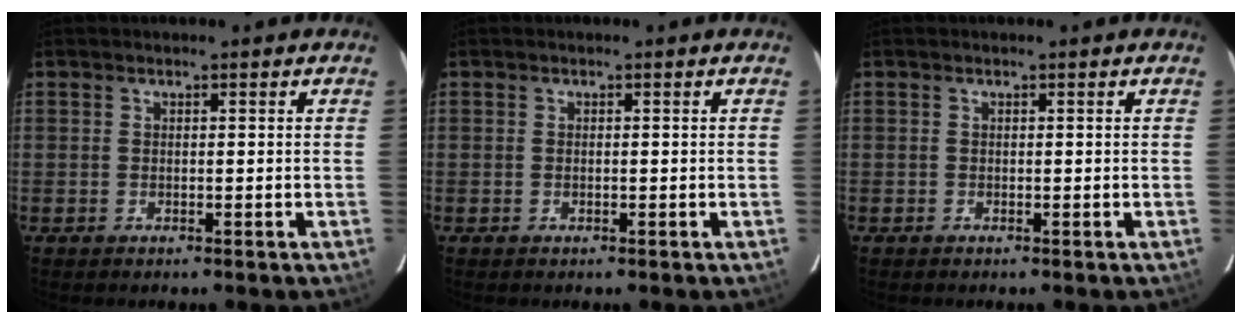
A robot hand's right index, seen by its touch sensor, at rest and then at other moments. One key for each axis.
{"total": 0.0}
{"total": 0.0}